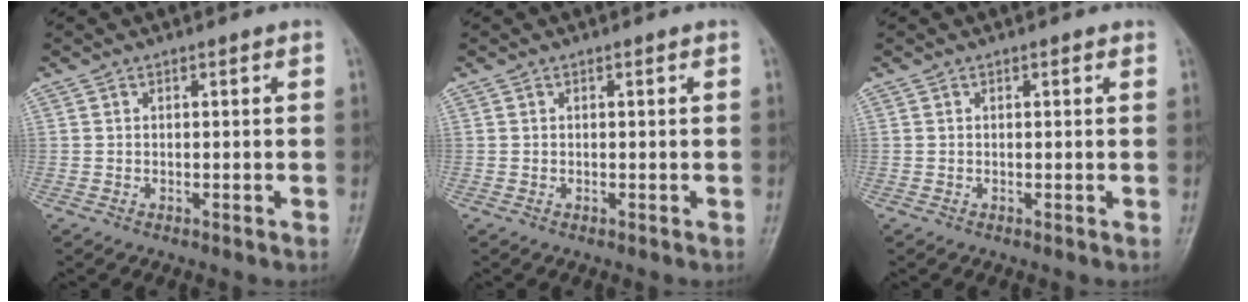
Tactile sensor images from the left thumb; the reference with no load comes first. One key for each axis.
{"total": 0.0}
{"total": 0.6, "fx": 0.3, "fy": 0.3, "fz": 0.5, "tx": -0.008, "ty": -0.001, "tz": 0.003}